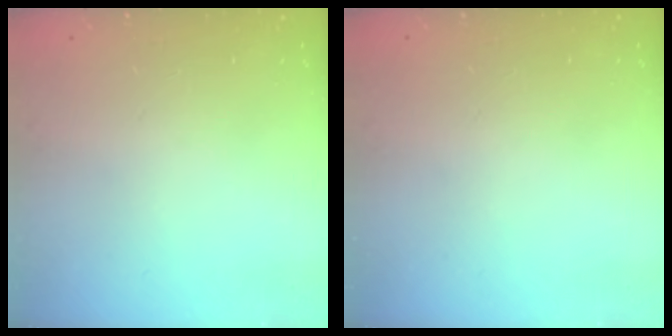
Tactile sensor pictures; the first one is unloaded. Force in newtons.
{"total": 0.0}